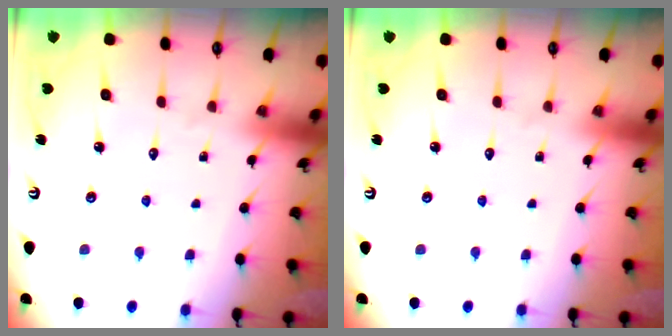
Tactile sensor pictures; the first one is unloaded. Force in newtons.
{"total": 0.0}